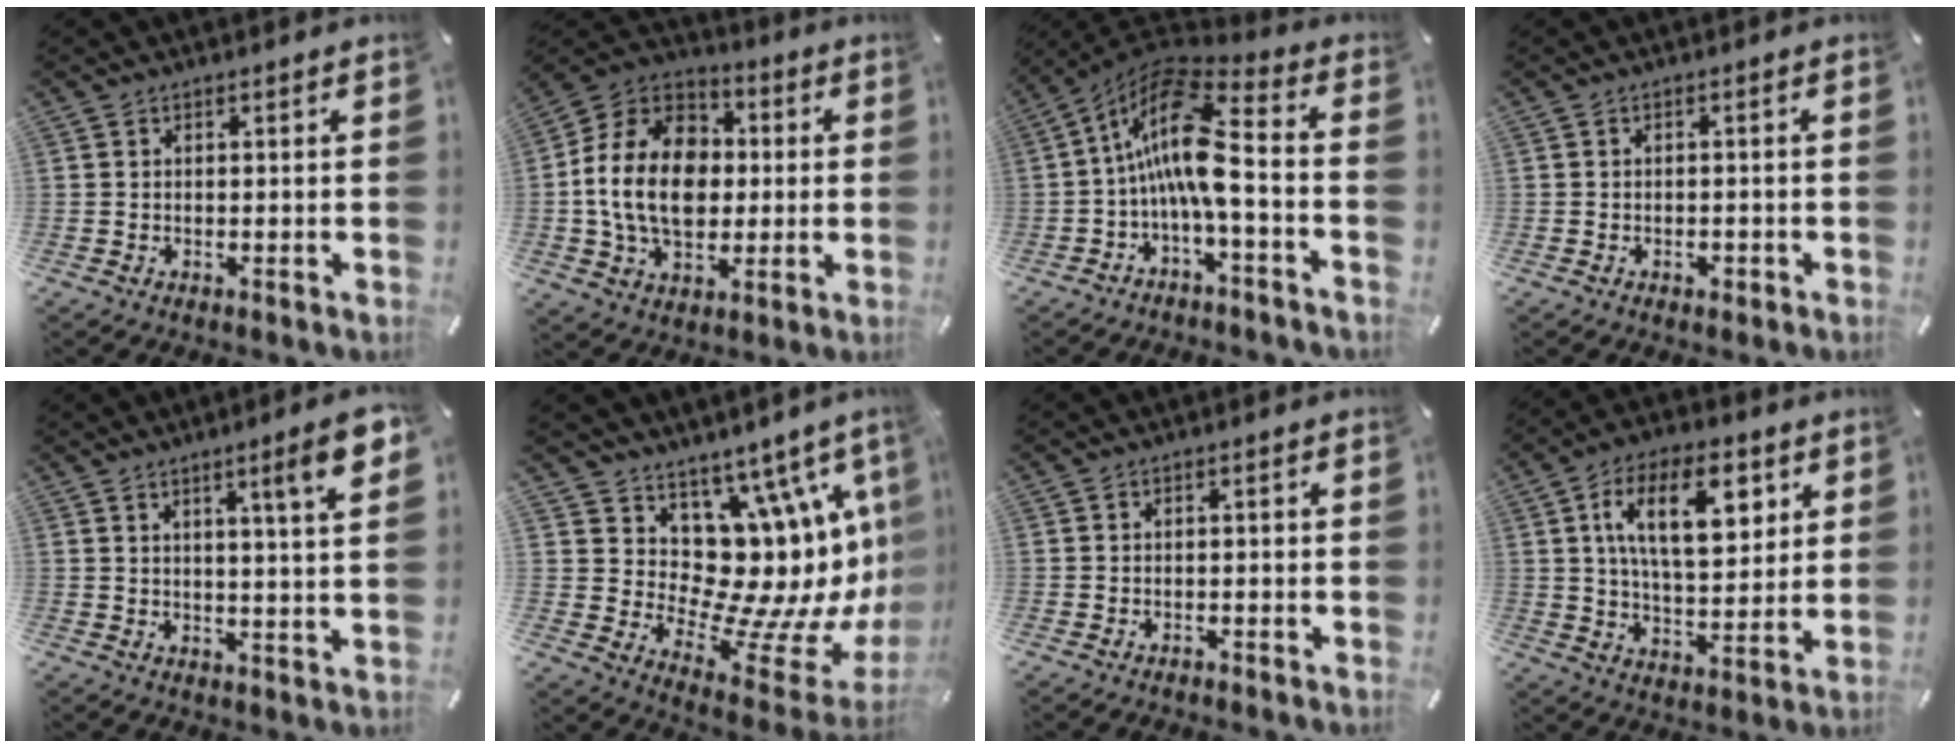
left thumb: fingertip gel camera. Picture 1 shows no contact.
{"total": 17.5, "force": [-1.1, 13.4, 11.1], "torque": [-0.257, 0.022, -0.022]}
{"total": 15.8, "force": [-0.8, 5.7, 14.7], "torque": [-0.284, -0.005, -0.018]}
{"total": 1.3, "force": [-0.7, 0.9, 0.5], "torque": [-0.009, 0.002, -0.015]}
{"total": 9.2, "force": [4.5, 0.3, 8.0], "torque": [-0.119, -0.019, 0.063]}
{"total": 16.8, "force": [4.9, 10.4, 12.2], "torque": [-0.151, -0.121, 0.114]}
{"total": 1.2, "force": [-1.0, 0.5, 0.4], "torque": [-0.009, 0.002, -0.022]}
{"total": 16.5, "force": [6.1, 8.5, 12.8], "torque": [-0.215, 0.000, 0.100]}